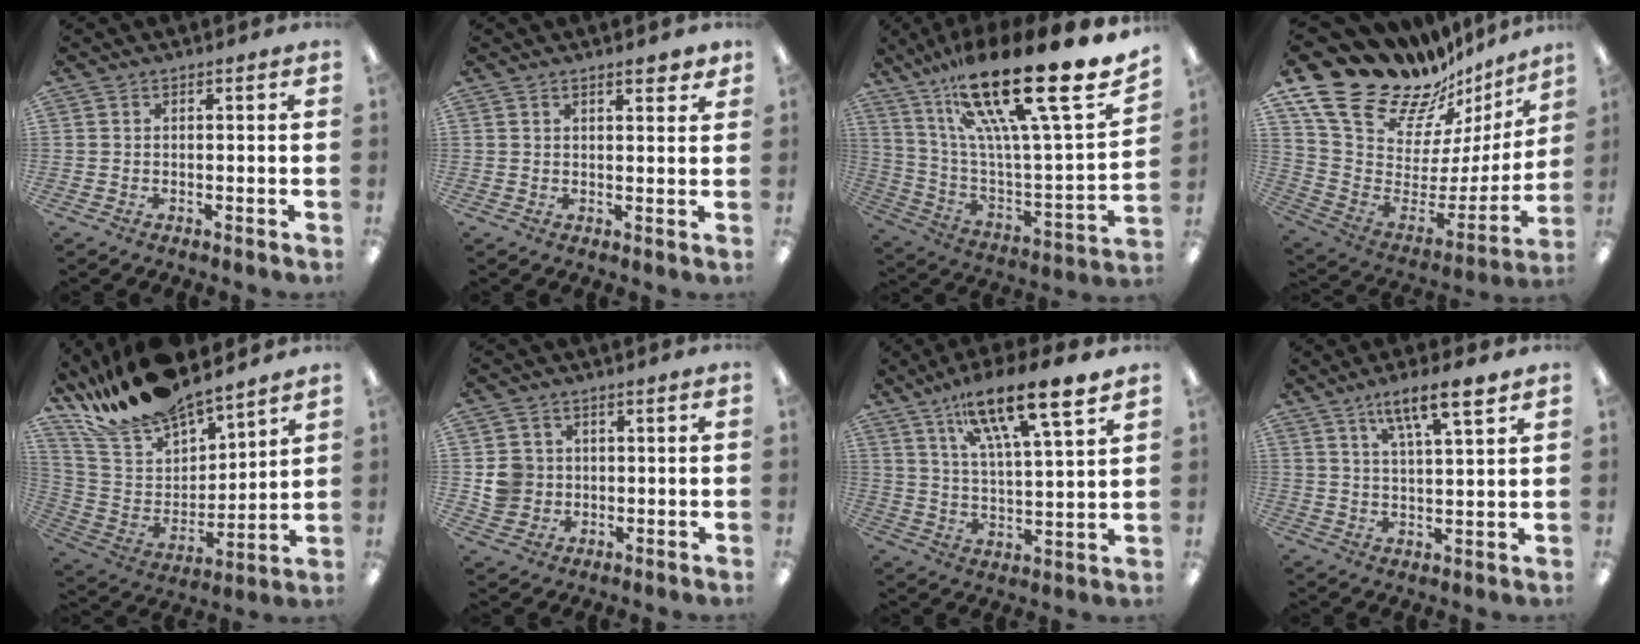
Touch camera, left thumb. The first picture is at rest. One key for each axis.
{"total": 3.3, "fx": 2.6, "fy": 0.9, "fz": 1.9, "tx": -0.017, "ty": -0.014, "tz": 0.040}
{"total": 26.6, "fx": 18.0, "fy": 4.8, "fz": 19.0, "tx": -0.312, "ty": -0.127, "tz": 0.286}
{"total": 21.8, "fx": 17.0, "fy": 10.0, "fz": 9.2, "tx": -0.147, "ty": -0.144, "tz": 0.317}
{"total": 19.7, "fx": 18.1, "fy": 5.2, "fz": 5.8, "tx": -0.146, "ty": -0.127, "tz": 0.327}
{"total": 5.7, "fx": 0.7, "fy": 5.5, "fz": 1.4, "tx": -0.015, "ty": 0.006, "tz": 0.014}
{"total": 15.9, "fx": 11.6, "fy": 3.0, "fz": 10.5, "tx": -0.175, "ty": -0.068, "tz": 0.186}
{"total": 9.1, "fx": 6.4, "fy": 1.6, "fz": 6.2, "tx": -0.103, "ty": -0.031, "tz": 0.106}